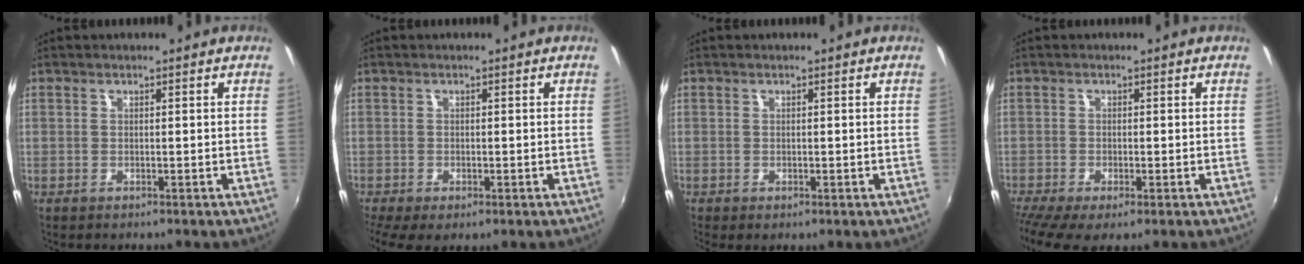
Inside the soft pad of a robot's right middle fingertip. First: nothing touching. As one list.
[{"total": 5.5, "force": [-3.0, 2.0, 4.1], "torque": [-0.083, -0.028, -0.044]}, {"total": 0.7, "force": [-0.2, 0.3, 0.6], "torque": [-0.011, -0.003, -0.002]}, {"total": 5.6, "force": [-3.5, 1.3, 4.2], "torque": [-0.095, -0.029, -0.059]}]